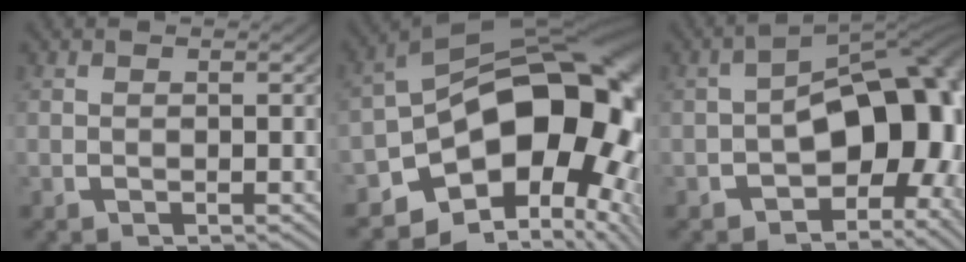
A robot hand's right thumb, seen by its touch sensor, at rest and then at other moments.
{"total": 22.7, "force": [-2.9, 13.9, 17.7], "torque": [-0.265, -0.040, -0.034]}
{"total": 14.3, "force": [-1.7, 9.1, 10.9], "torque": [-0.165, -0.042, -0.010]}